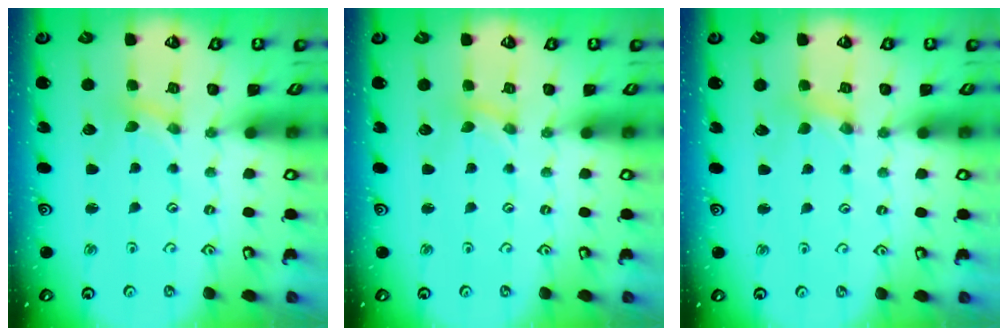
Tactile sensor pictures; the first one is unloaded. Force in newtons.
{"total": 0.0}
{"total": 1.5, "press": 1.5, "slide": 0.3}